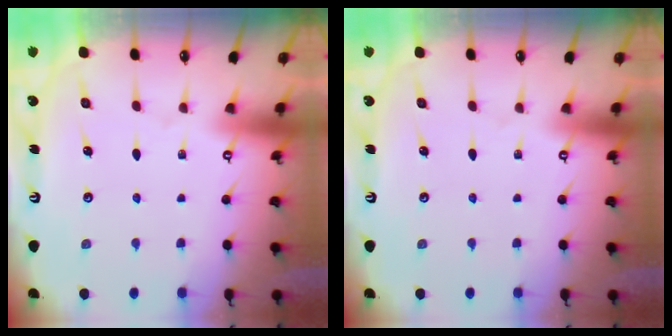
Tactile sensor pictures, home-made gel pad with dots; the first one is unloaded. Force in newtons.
{"total": 0.0}